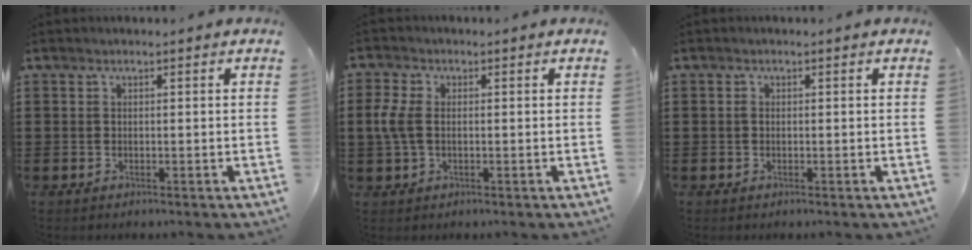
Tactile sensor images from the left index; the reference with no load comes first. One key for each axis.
{"total": 4.3, "fx": 0.0, "fy": 2.5, "fz": 3.4, "tx": -0.090, "ty": 0.002, "tz": -0.006}
{"total": 0.8, "fx": -0.1, "fy": 0.5, "fz": 0.6, "tx": -0.014, "ty": 0.001, "tz": -0.002}